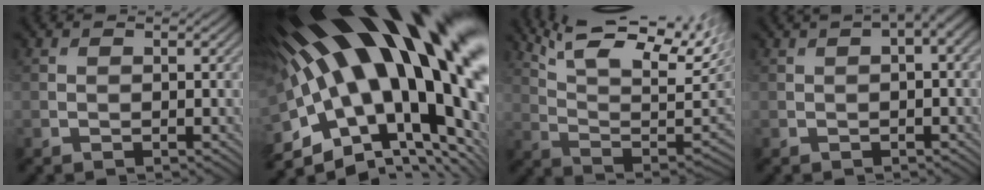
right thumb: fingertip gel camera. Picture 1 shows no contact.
{"total": 22.3, "force": [4.5, 9.0, 19.9], "torque": [-0.326, -0.029, 0.090]}
{"total": 18.9, "force": [11.4, 6.2, 13.8], "torque": [-0.236, 0.035, 0.191]}
{"total": 3.5, "force": [0.7, 0.7, 3.4], "torque": [-0.050, 0.007, 0.012]}